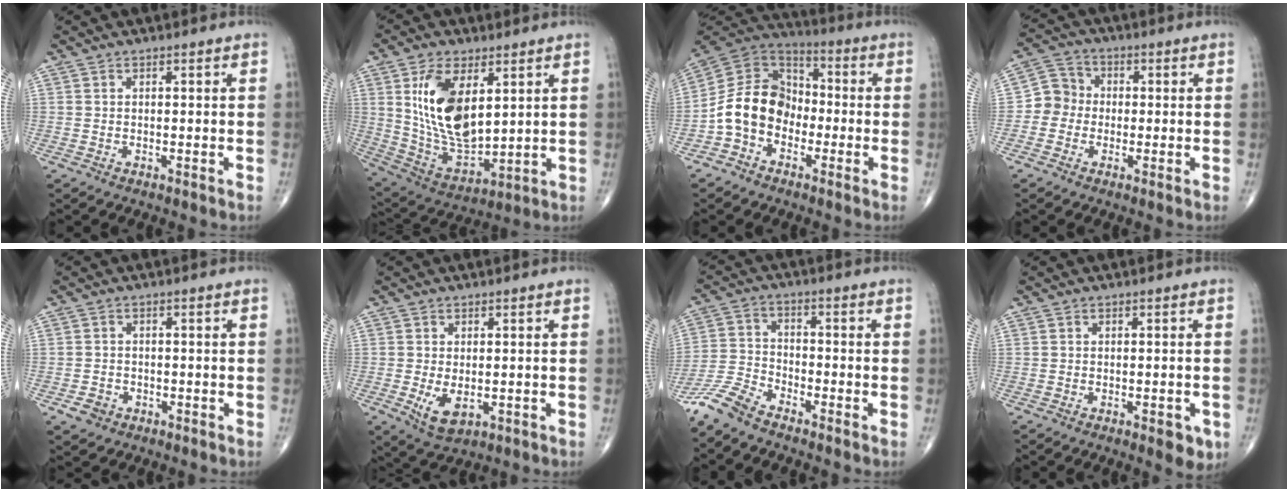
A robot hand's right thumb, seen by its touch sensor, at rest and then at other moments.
{"total": 16.5, "force": [4.9, 8.4, 13.3], "torque": [-0.237, -0.026, 0.108]}
{"total": 12.3, "force": [-3.5, 9.6, 6.9], "torque": [-0.111, 0.054, -0.080]}
{"total": 2.7, "force": [-0.6, 2.3, 1.4], "torque": [-0.018, 0.008, -0.020]}
{"total": 2.6, "force": [-1.3, 2.1, 0.8], "torque": [-0.007, 0.009, -0.019]}
{"total": 5.2, "force": [-1.0, 2.8, 4.2], "torque": [-0.071, -0.012, -0.008]}
{"total": 6.6, "force": [-5.9, 1.7, 2.5], "torque": [-0.059, 0.021, -0.131]}
{"total": 3.7, "force": [-1.5, 1.5, 3.0], "torque": [-0.023, -0.001, -0.015]}